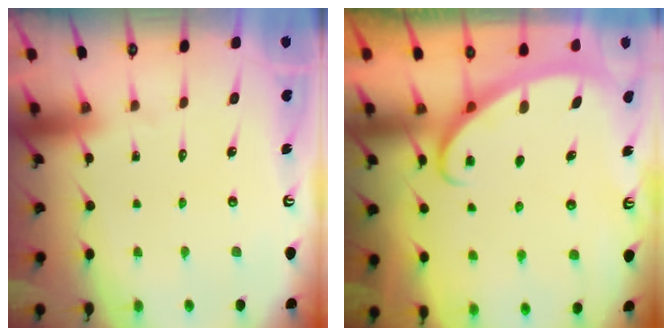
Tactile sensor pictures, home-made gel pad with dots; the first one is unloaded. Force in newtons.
{"total": 2.7, "press": 2.6, "slide": 0.4}